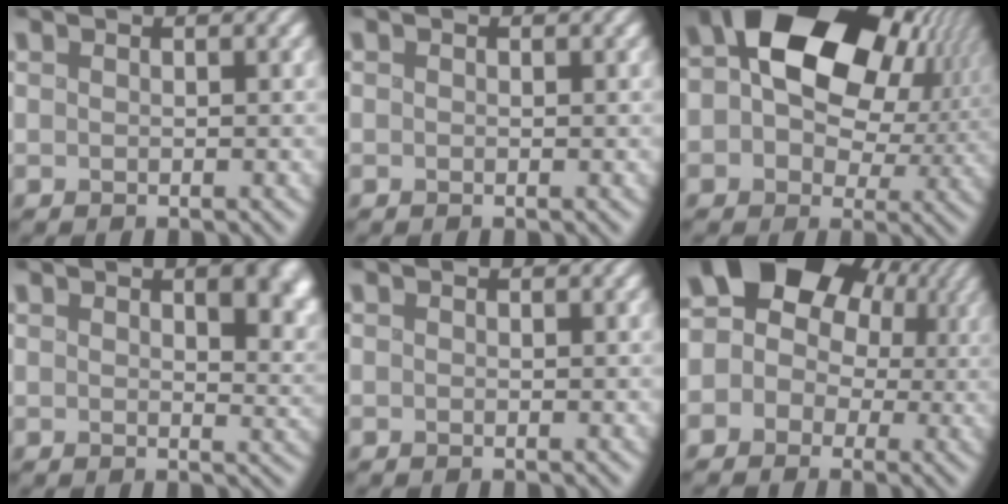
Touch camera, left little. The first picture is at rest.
{"total": 0.0}
{"total": 19.0, "force": [5.6, 13.8, 11.8], "torque": [-0.201, 0.046, 0.078]}
{"total": 7.9, "force": [2.9, 4.8, 5.6], "torque": [-0.081, -0.017, 0.063]}
{"total": 0.0}
{"total": 15.9, "force": [5.2, 13.2, 7.3], "torque": [-0.139, 0.051, 0.035]}